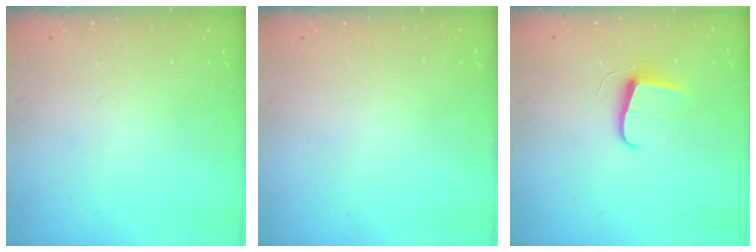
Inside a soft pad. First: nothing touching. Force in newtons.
{"total": 0.0}
{"total": 7.3, "press": 7.3, "slide": 0.4}